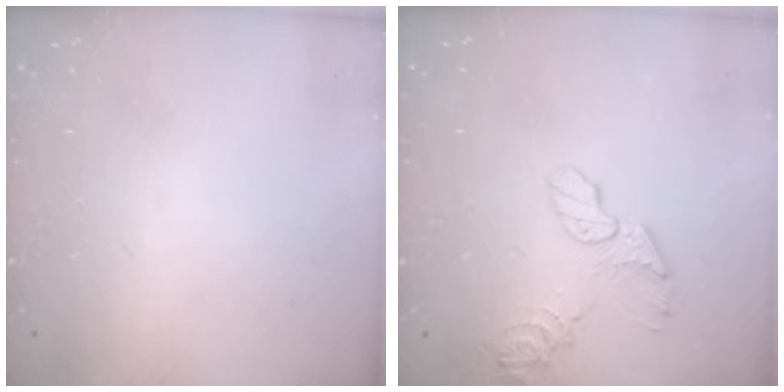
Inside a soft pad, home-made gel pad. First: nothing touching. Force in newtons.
{"total": 9.1, "press": 9.1, "slide": 0.3}